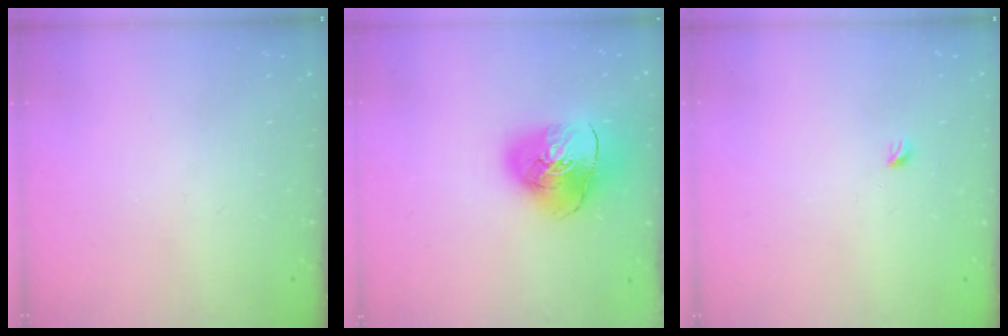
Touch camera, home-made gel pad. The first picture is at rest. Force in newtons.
{"total": 15.0, "press": 14.8, "slide": 2.2}
{"total": 2.9, "press": 2.9, "slide": 0.4}